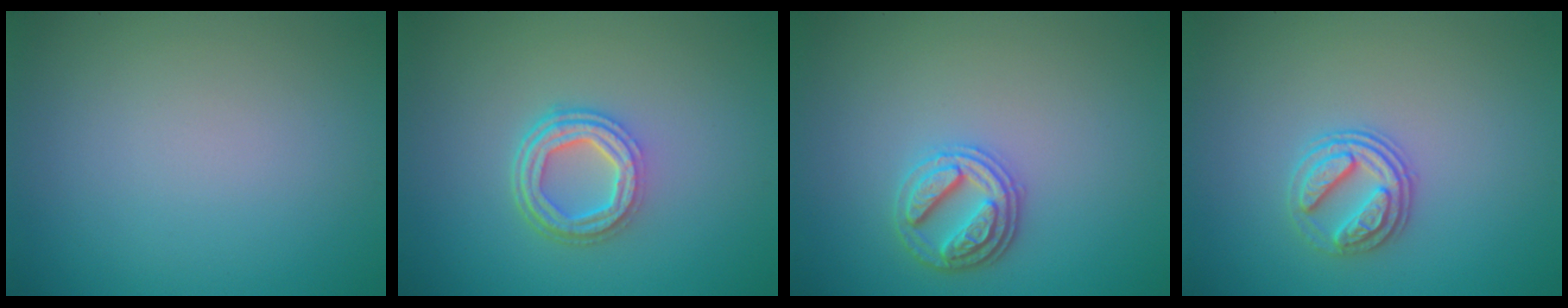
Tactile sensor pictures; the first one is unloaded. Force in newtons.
{"total": 4.4, "press": 3.4, "slide": 2.8}
{"total": 2.9, "press": 2.8, "slide": 0.8}
{"total": 2.7, "press": 2.5, "slide": 1.0}